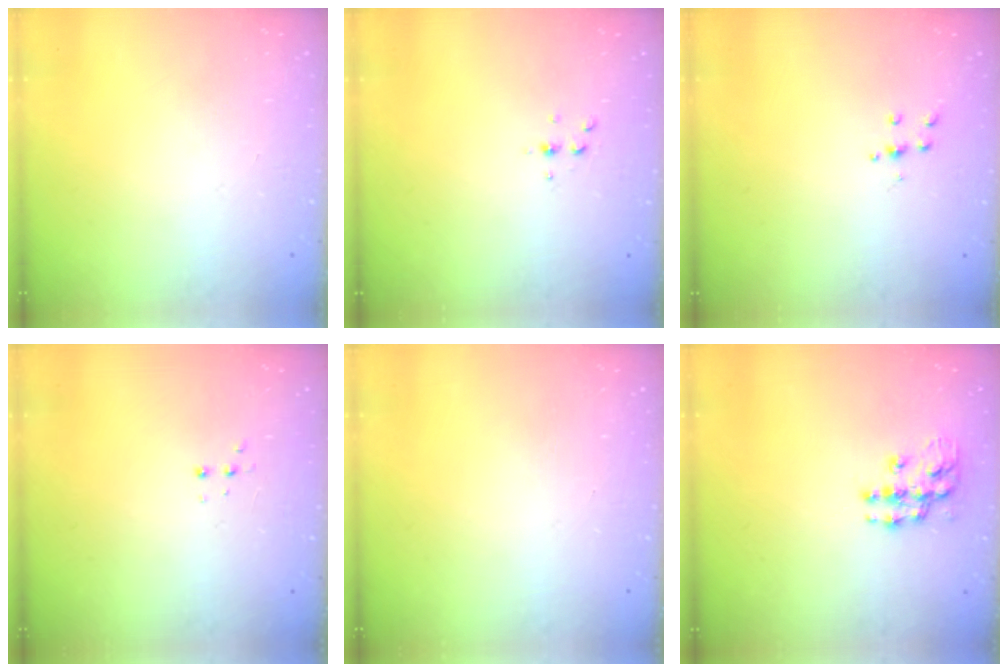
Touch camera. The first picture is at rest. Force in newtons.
{"total": 2.6, "press": 2.6, "slide": 0.3}
{"total": 3.5, "press": 3.5, "slide": 0.3}
{"total": 3.0, "press": 2.9, "slide": 0.7}
{"total": 0.0}
{"total": 10.4, "press": 10.4, "slide": 0.5}